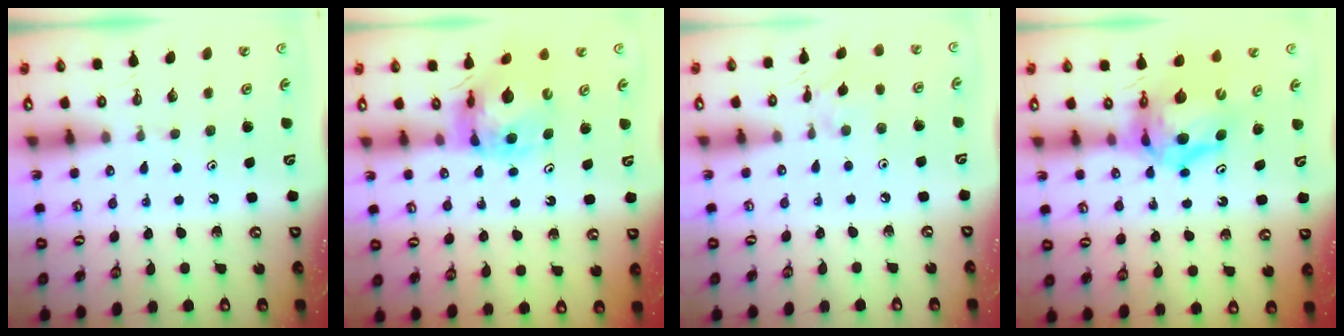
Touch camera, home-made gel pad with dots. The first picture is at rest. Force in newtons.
{"total": 12.2, "press": 12.1, "slide": 1.4}
{"total": 4.1, "press": 4.1, "slide": 0.6}
{"total": 10.6, "press": 10.5, "slide": 1.1}